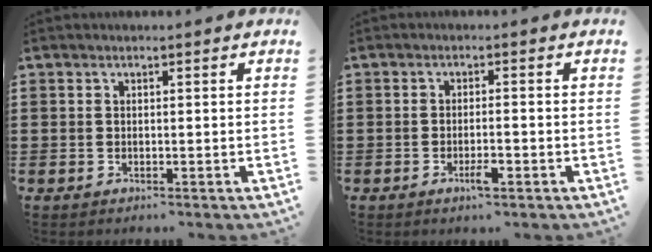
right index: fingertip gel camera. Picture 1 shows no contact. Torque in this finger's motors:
{"motor_torque": [-0.17, 0.15, 0.02, 0.01]}